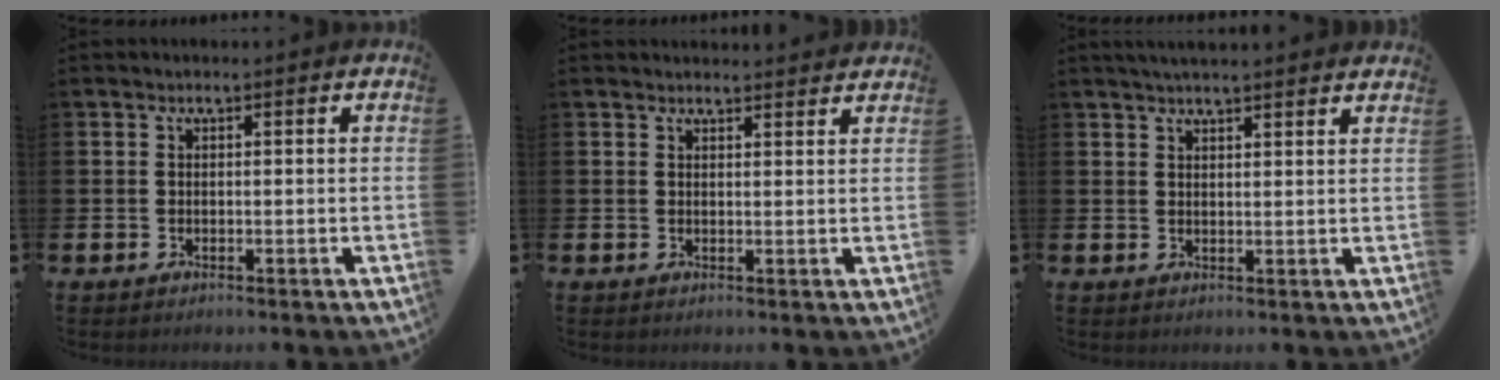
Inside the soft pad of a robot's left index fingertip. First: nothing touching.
{"total": 1.9, "force": [1.9, 0.1, -0.1], "torque": [0.013, -0.014, 0.032]}
{"total": 3.0, "force": [2.9, -0.1, 0.6], "torque": [-0.015, -0.009, 0.053]}